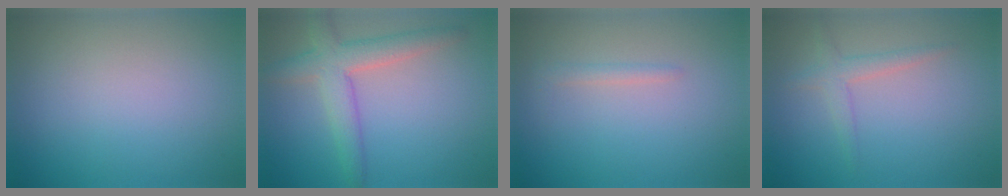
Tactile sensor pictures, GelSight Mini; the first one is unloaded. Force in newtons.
{"total": 4.5, "press": 4.5, "slide": 0.3}
{"total": 0.9, "press": 0.9, "slide": 0.1}
{"total": 1.8, "press": 1.8, "slide": 0.0}